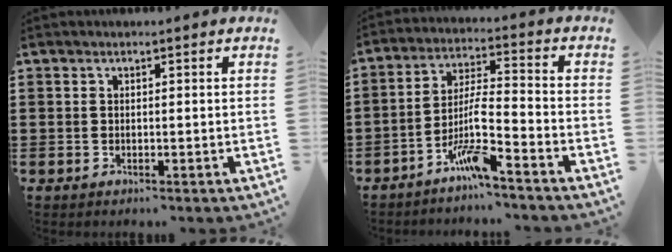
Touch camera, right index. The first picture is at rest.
{"total": 8.2, "force": [-5.5, 0.7, 6.1], "torque": [-0.137, -0.008, -0.111]}